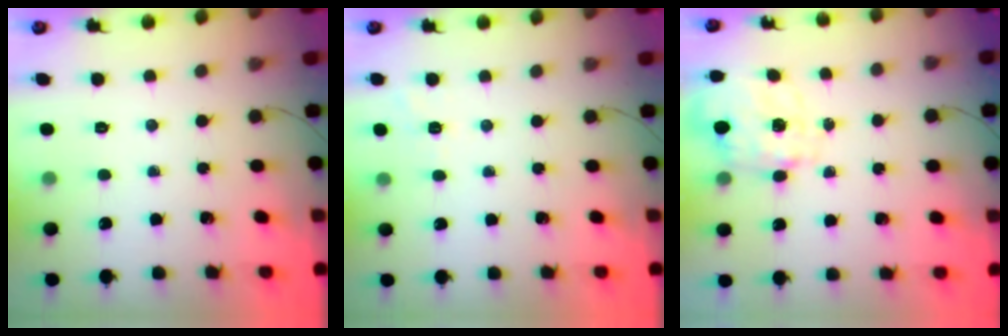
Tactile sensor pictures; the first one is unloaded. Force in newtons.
{"total": 2.3, "press": 1.8, "slide": 1.4}
{"total": 2.5, "press": 2.3, "slide": 1.0}